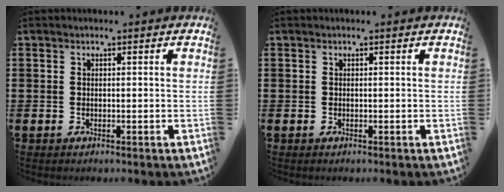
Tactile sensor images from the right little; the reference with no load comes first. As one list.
[{"total": 0.0}]